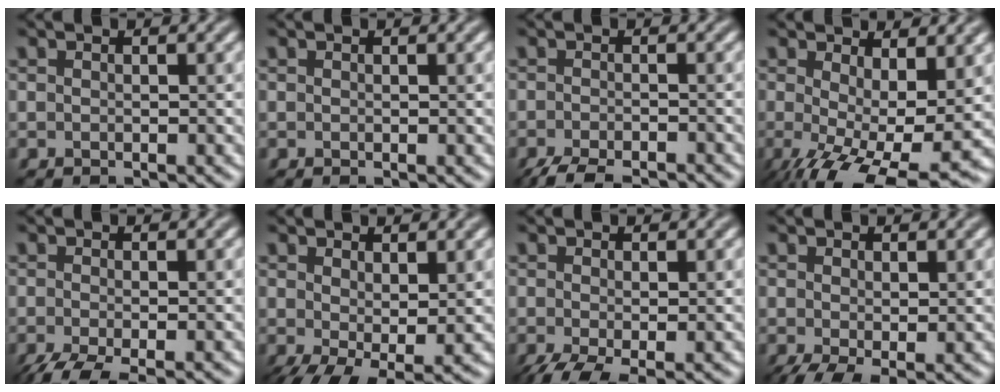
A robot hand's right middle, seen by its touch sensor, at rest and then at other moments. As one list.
[{"total": 0.0}, {"total": 4.6, "force": [-3.9, 0.9, 2.2], "torque": [-0.036, -0.010, -0.070]}, {"total": 10.3, "force": [-2.5, 3.8, 9.2], "torque": [-0.158, -0.025, -0.030]}, {"total": 4.0, "force": [-2.4, 1.0, 3.0], "torque": [-0.054, -0.008, -0.051]}, {"total": 4.8, "force": [0.0, 2.2, 4.3], "torque": [-0.088, -0.008, 0.004]}, {"total": 3.8, "force": [-1.6, 1.3, 3.2], "torque": [-0.067, -0.011, -0.031]}, {"total": 2.8, "force": [-0.6, 1.2, 2.5], "torque": [-0.051, -0.011, -0.008]}]